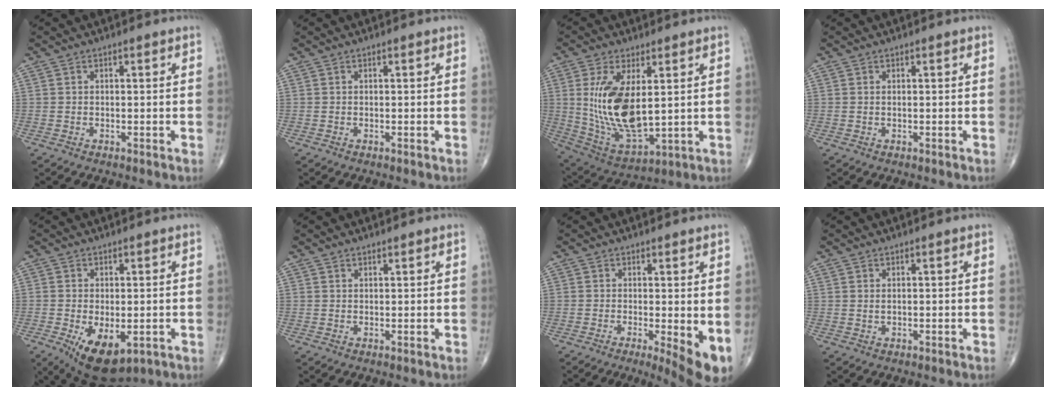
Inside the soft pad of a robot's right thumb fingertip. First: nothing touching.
{"total": 0.0}
{"total": 16.1, "force": [2.4, 7.4, 14.1], "torque": [-0.272, -0.024, 0.066]}
{"total": 0.0}
{"total": 9.8, "force": [-3.2, 5.0, 7.8], "torque": [-0.122, -0.016, -0.037]}
{"total": 0.7, "force": [0.7, 0.1, 0.0], "torque": [0.003, -0.007, 0.010]}
{"total": 6.7, "force": [-0.6, 1.8, 6.5], "torque": [-0.091, -0.018, -0.005]}
{"total": 0.6, "force": [0.4, 0.2, 0.5], "torque": [-0.009, 0.000, 0.009]}